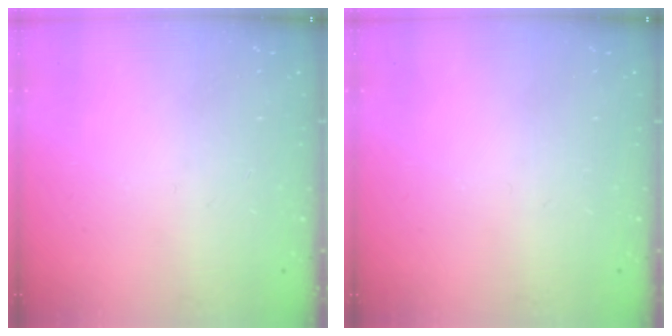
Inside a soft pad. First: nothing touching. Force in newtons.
{"total": 0.0}